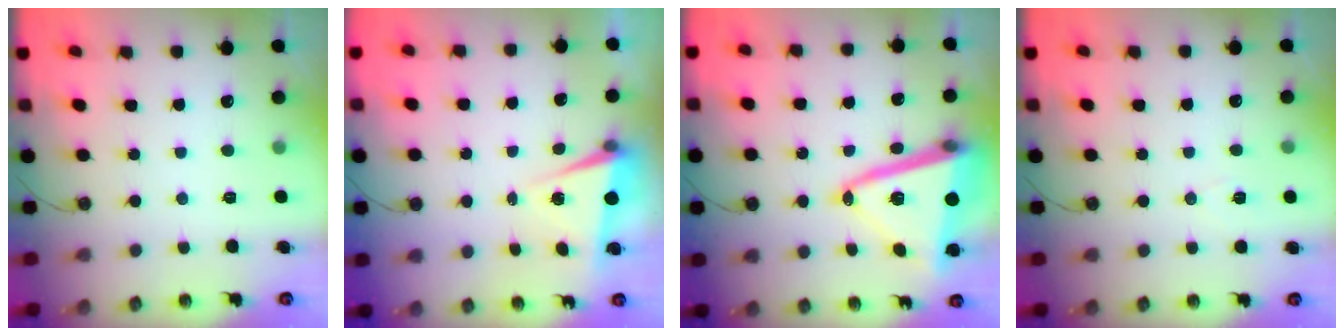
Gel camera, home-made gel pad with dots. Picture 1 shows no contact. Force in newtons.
{"total": 4.2, "press": 3.4, "slide": 2.5}
{"total": 17.8, "press": 17.6, "slide": 2.6}
{"total": 5.5, "press": 3.3, "slide": 4.4}